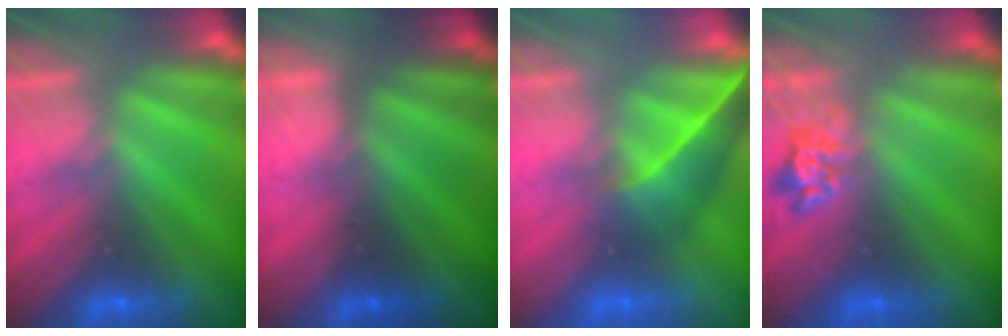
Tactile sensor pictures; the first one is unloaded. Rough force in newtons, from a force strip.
{"total": 1.9}
{"total": 4.0}
{"total": 2.3}